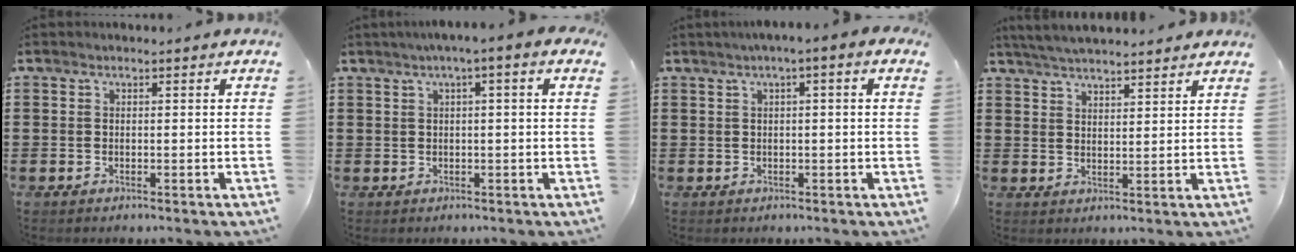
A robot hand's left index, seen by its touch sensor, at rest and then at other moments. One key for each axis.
{"total": 2.1, "fx": 0.2, "fy": 0.0, "fz": 2.1, "tx": -0.040, "ty": 0.000, "tz": 0.002}
{"total": 1.7, "fx": -0.1, "fy": 0.1, "fz": 1.7, "tx": -0.029, "ty": -0.002, "tz": -0.002}
{"total": 4.3, "fx": 4.2, "fy": 0.3, "fz": 0.8, "tx": -0.029, "ty": -0.009, "tz": 0.078}